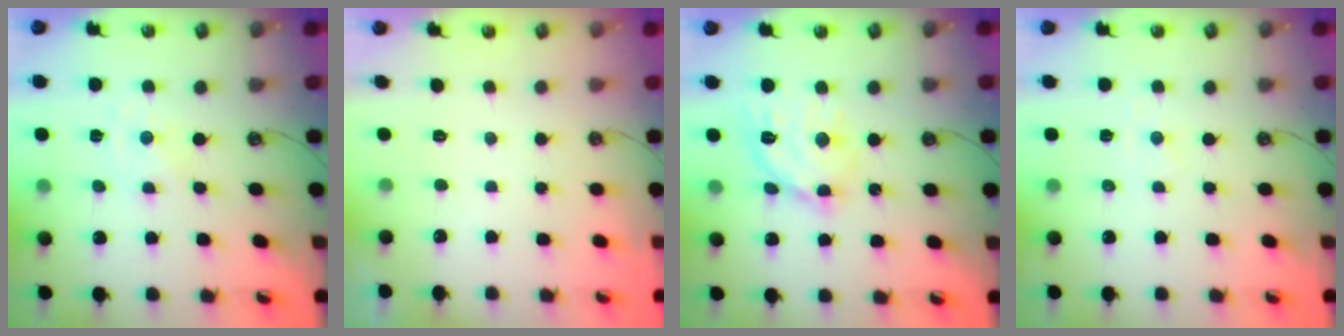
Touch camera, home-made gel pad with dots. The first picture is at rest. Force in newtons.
{"total": 0.0}
{"total": 14.8, "press": 14.8, "slide": 1.1}
{"total": 1.9, "press": 1.9, "slide": 0.3}